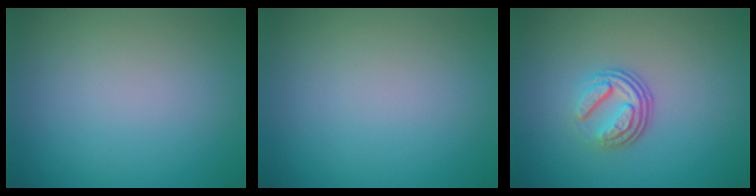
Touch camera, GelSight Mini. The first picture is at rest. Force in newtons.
{"total": 0.0}
{"total": 3.8, "press": 2.5, "slide": 2.8}